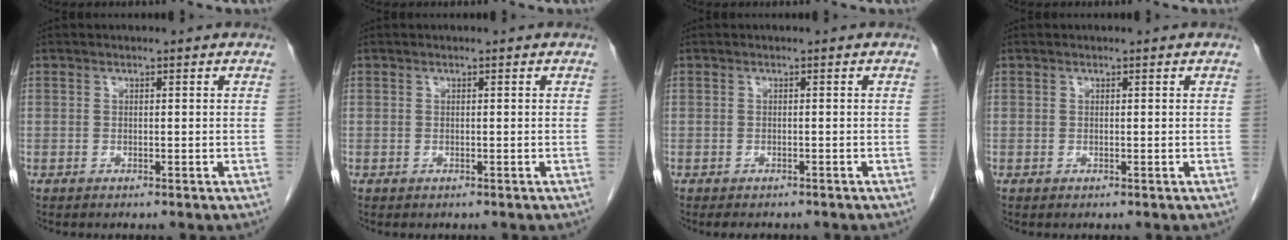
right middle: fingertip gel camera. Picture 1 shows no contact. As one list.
[{"total": 0.0}, {"total": 3.3, "force": [-2.8, 1.3, 1.2], "torque": [-0.015, -0.004, -0.031]}, {"total": 0.0}]